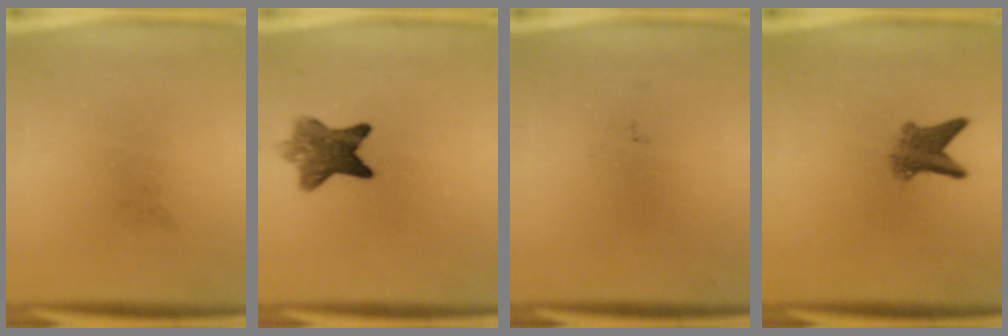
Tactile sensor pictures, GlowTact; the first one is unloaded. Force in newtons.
{"total": 6.9}
{"total": 0.0}
{"total": 4.3}